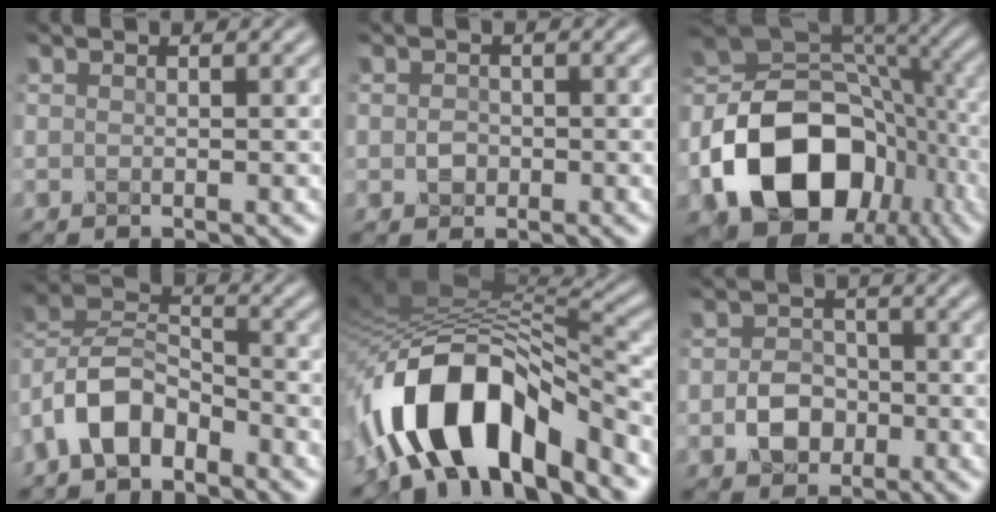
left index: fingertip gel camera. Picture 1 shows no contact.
{"total": 1.3, "force": [-0.3, 1.1, 0.7], "torque": [-0.014, -0.001, -0.009]}
{"total": 16.1, "force": [-6.1, 11.3, 9.6], "torque": [-0.171, -0.018, -0.104]}
{"total": 6.6, "force": [-4.1, 3.5, 3.8], "torque": [-0.076, 0.009, -0.093]}
{"total": 13.1, "force": [-6.7, 5.8, 9.7], "torque": [-0.165, 0.009, -0.126]}
{"total": 3.4, "force": [-1.3, 2.5, 1.7], "torque": [-0.030, 0.002, -0.026]}